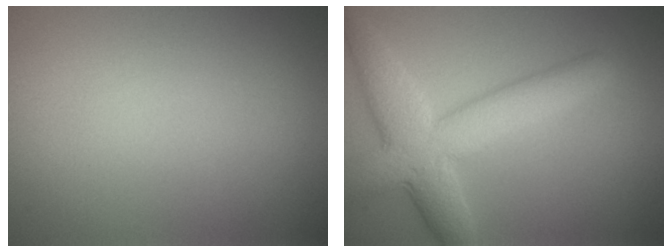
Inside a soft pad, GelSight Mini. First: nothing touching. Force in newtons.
{"total": 6.5, "press": 6.5, "slide": 0.2}